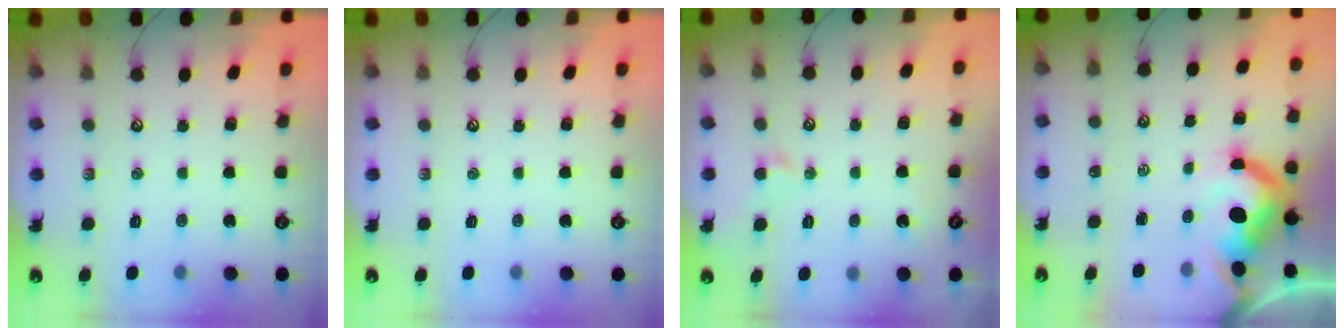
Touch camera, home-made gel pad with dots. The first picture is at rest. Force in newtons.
{"total": 0.0}
{"total": 0.6, "press": 0.5, "slide": 0.3}
{"total": 10.4, "press": 10.3, "slide": 1.6}